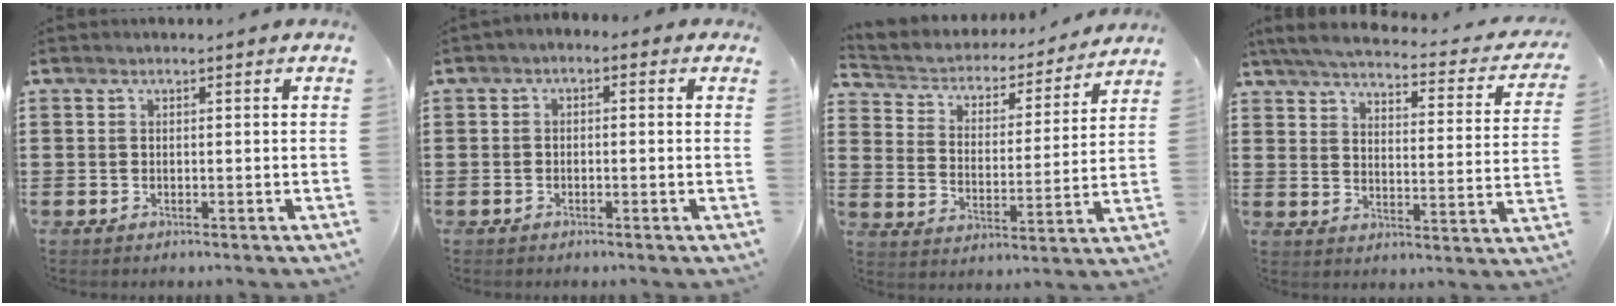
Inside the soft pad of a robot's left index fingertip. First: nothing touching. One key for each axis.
{"total": 1.3, "fx": -1.1, "fy": 0.5, "fz": 0.3, "tx": -0.009, "ty": 0.004, "tz": -0.025}
{"total": 3.5, "fx": 3.3, "fy": 1.2, "fz": 0.4, "tx": -0.031, "ty": -0.027, "tz": 0.047}
{"total": 4.6, "fx": 4.2, "fy": 0.0, "fz": 1.9, "tx": -0.060, "ty": -0.027, "tz": 0.068}